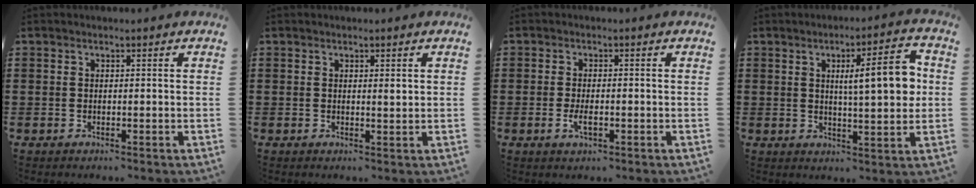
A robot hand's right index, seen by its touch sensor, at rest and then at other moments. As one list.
[{"total": 1.0, "force": [0.4, 0.2, 0.9], "torque": [-0.018, 0.003, 0.006]}, {"total": 2.5, "force": [-0.7, 0.9, 2.2], "torque": [-0.049, -0.005, -0.014]}, {"total": 9.2, "force": [1.8, 1.9, 8.8], "torque": [-0.134, -0.008, 0.021]}]